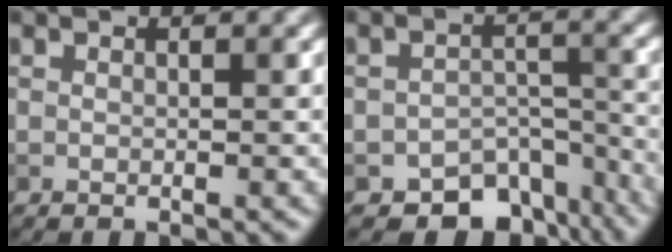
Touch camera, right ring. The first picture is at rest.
{"total": 7.3, "force": [-5.5, 4.2, 2.4], "torque": [-0.009, -0.011, -0.075]}